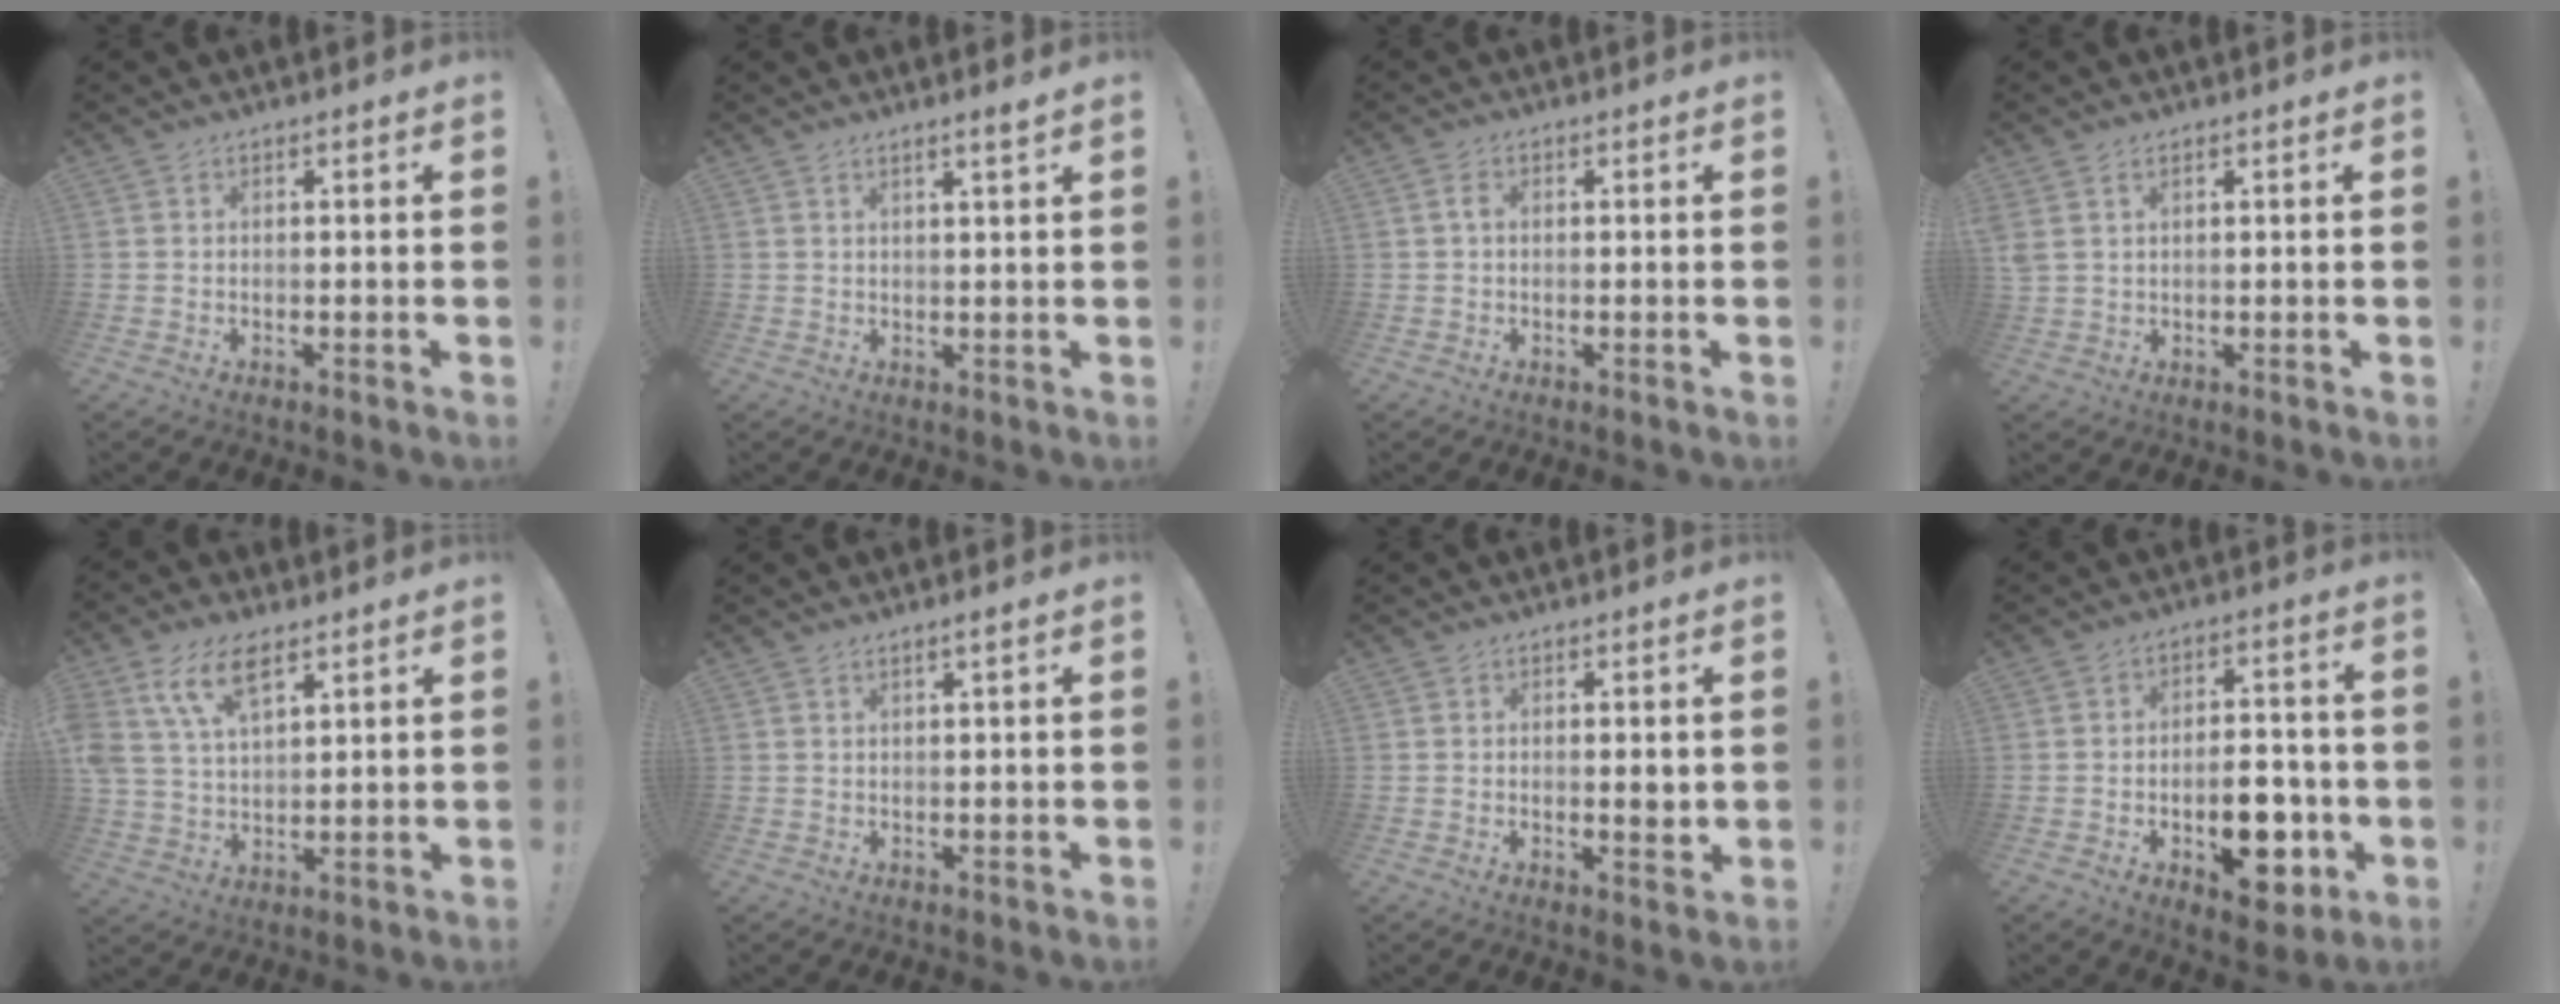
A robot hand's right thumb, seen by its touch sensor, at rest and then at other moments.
{"total": 2.0, "force": [1.3, -0.2, 1.6], "torque": [-0.027, -0.002, 0.020]}
{"total": 1.6, "force": [0.1, 0.9, 1.3], "torque": [-0.030, 0.007, 0.001]}
{"total": 2.9, "force": [1.5, 1.8, 1.8], "torque": [-0.051, 0.000, 0.029]}
{"total": 11.8, "force": [6.6, 5.6, 8.0], "torque": [-0.178, -0.013, 0.125]}
{"total": 1.7, "force": [0.9, -0.1, 1.4], "torque": [-0.024, -0.001, 0.014]}
{"total": 2.4, "force": [0.2, 1.1, 2.2], "torque": [-0.019, -0.006, 0.000]}
{"total": 13.6, "force": [-4.8, 7.8, 10.0], "torque": [-0.124, 0.035, -0.068]}